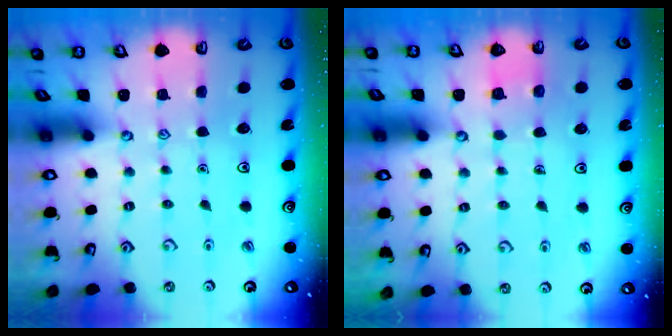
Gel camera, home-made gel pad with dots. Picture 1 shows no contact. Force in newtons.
{"total": 2.7, "press": 2.7, "slide": 0.1}